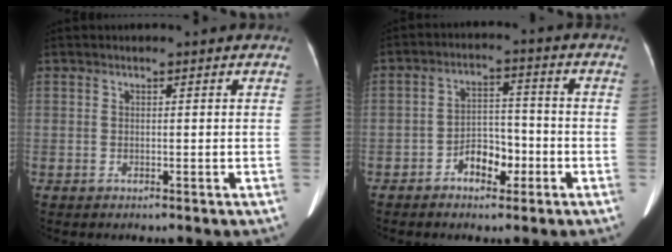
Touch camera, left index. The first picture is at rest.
{"total": 5.5, "force": [-2.8, 3.1, 3.5], "torque": [-0.060, 0.018, -0.048]}